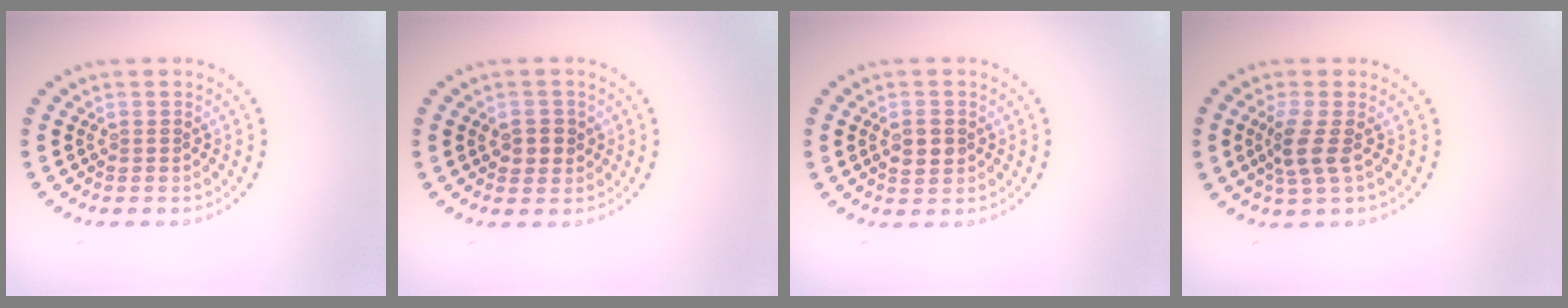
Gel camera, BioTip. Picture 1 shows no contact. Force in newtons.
{"total": 2.0, "press": 1.9, "slide": 0.5}
{"total": 2.0, "press": 1.9, "slide": 0.3}
{"total": 2.7, "press": 2.1, "slide": 1.7}